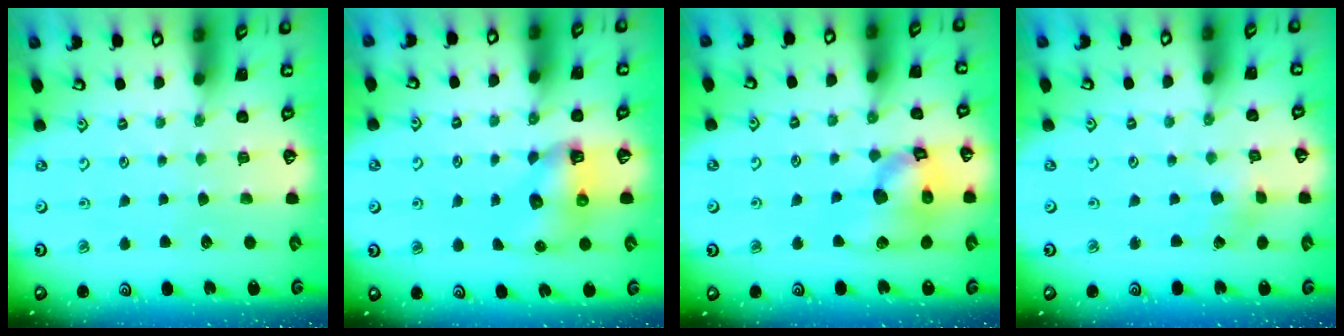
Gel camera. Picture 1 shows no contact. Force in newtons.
{"total": 6.9, "press": 6.8, "slide": 0.9}
{"total": 16.7, "press": 16.5, "slide": 2.3}
{"total": 1.6, "press": 1.6, "slide": 0.2}